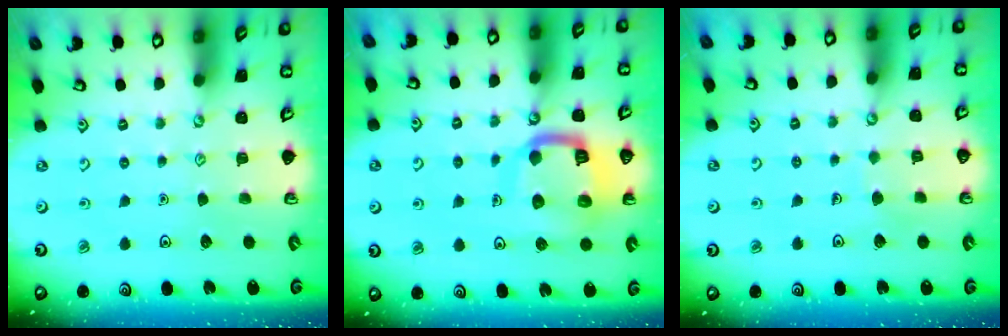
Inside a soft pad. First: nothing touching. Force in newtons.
{"total": 13.1, "press": 13.0, "slide": 1.6}
{"total": 4.0, "press": 4.0, "slide": 0.2}